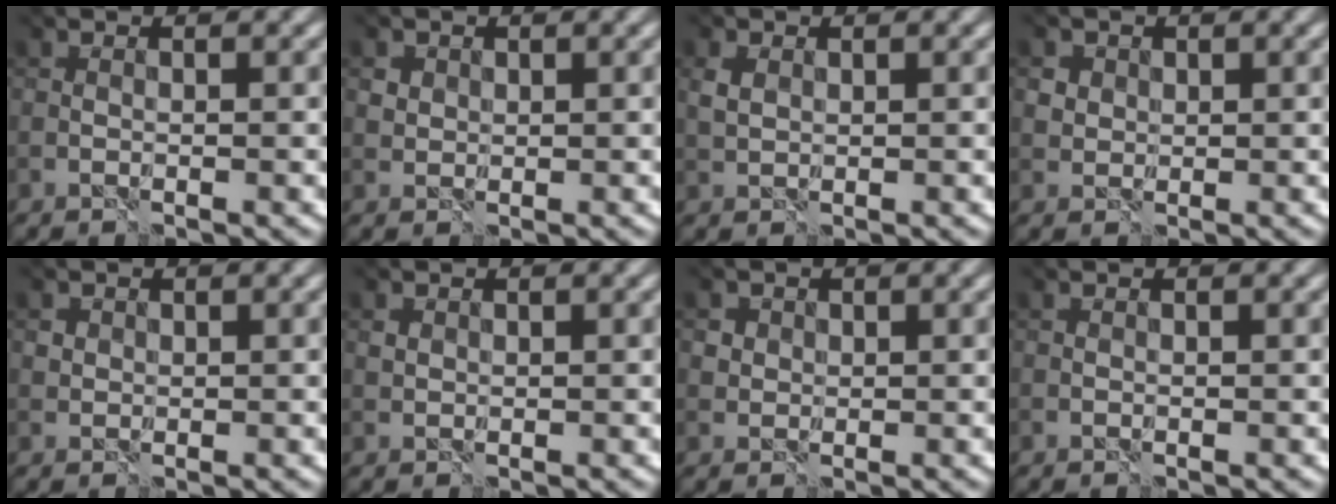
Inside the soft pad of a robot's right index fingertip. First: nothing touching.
{"total": 1.5, "force": [1.2, 1.0, -0.1], "torque": [0.001, 0.004, 0.015]}
{"total": 0.9, "force": [0.6, 0.6, 0.1], "torque": [-0.005, 0.003, 0.012]}
{"total": 2.3, "force": [1.5, 1.7, 0.2], "torque": [-0.004, 0.007, 0.013]}
{"total": 0.9, "force": [0.6, 0.7, -0.2], "torque": [0.005, 0.003, 0.010]}
{"total": 0.6, "force": [0.5, 0.3, -0.2], "torque": [0.005, 0.003, 0.010]}
{"total": 1.8, "force": [1.1, 1.5, 0.1], "torque": [0.004, 0.008, 0.004]}
{"total": 0.0}